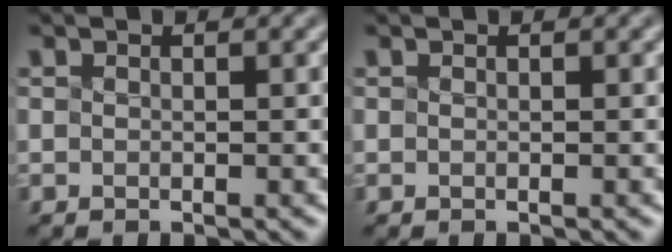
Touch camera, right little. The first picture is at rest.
{"total": 0.0}